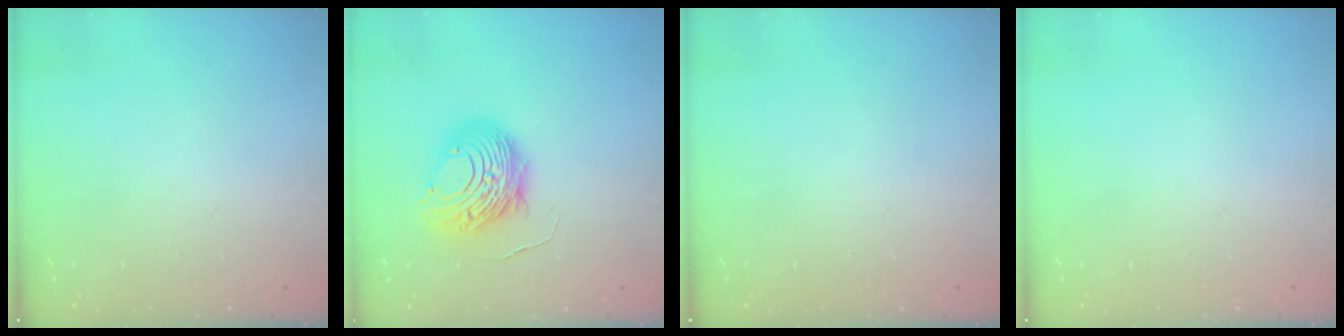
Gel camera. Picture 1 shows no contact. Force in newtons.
{"total": 11.8, "press": 11.7, "slide": 1.0}
{"total": 0.0}
{"total": 0.0}